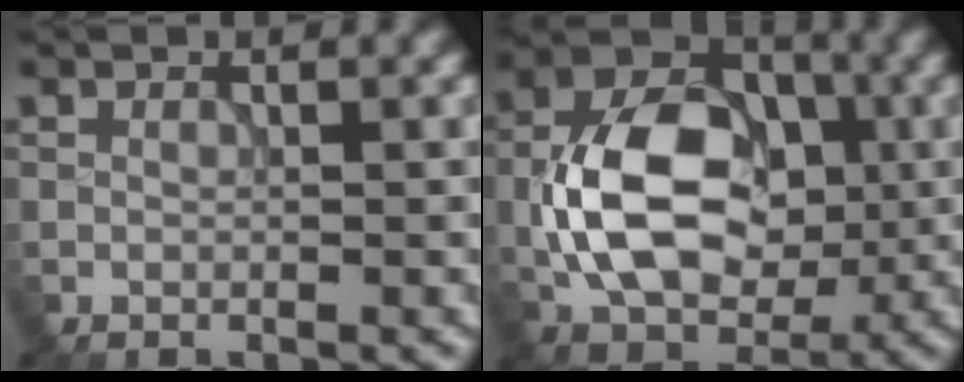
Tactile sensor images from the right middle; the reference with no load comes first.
{"total": 11.3, "force": [-1.3, 7.6, 8.3], "torque": [-0.155, 0.017, -0.031]}